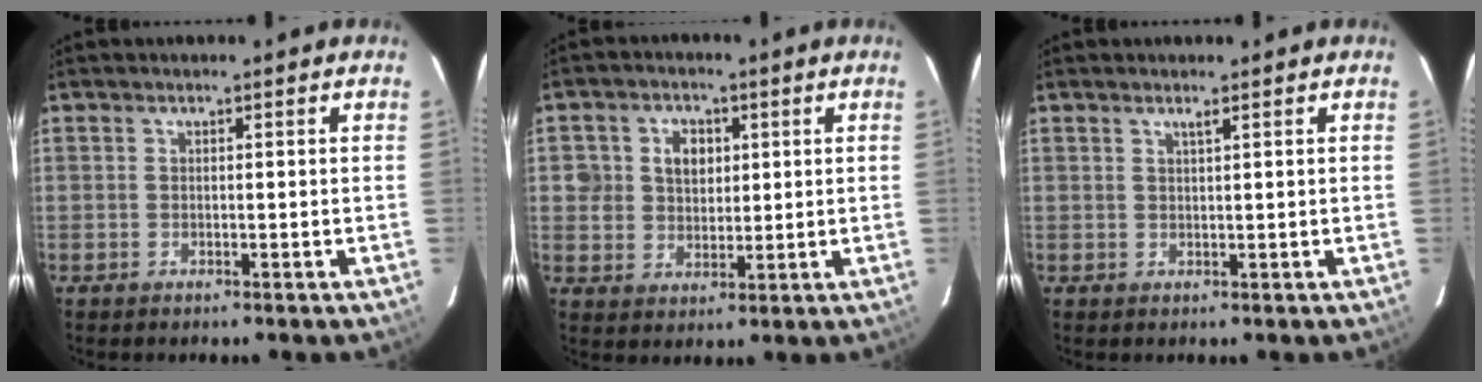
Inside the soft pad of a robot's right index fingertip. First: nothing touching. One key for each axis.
{"total": 6.3, "fx": 1.3, "fy": 5.6, "fz": 2.6, "tx": -0.049, "ty": 0.017, "tz": 0.024}
{"total": 0.9, "fx": 0.6, "fy": -0.1, "fz": 0.6, "tx": -0.008, "ty": 0.000, "tz": 0.010}